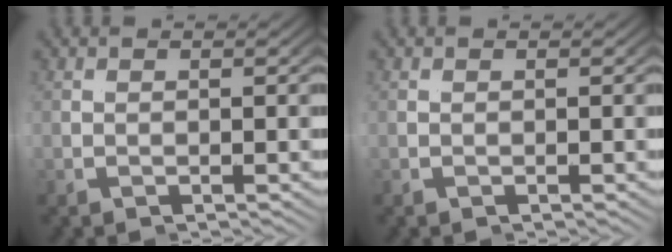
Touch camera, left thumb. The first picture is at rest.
{"total": 0.0}